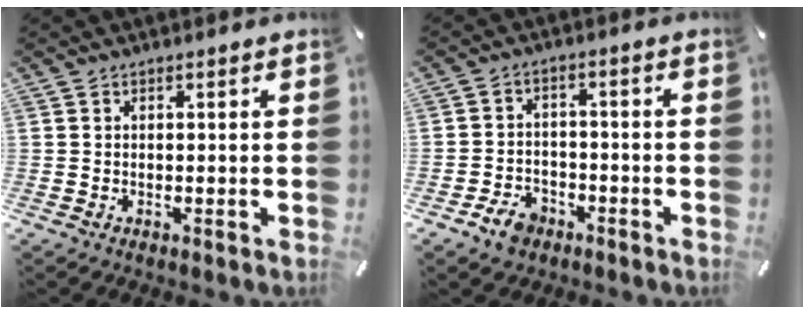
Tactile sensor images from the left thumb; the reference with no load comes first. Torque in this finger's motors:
{"motor_torque": [-0.09, 1.49, 0.45, 0.41, 0.00]}